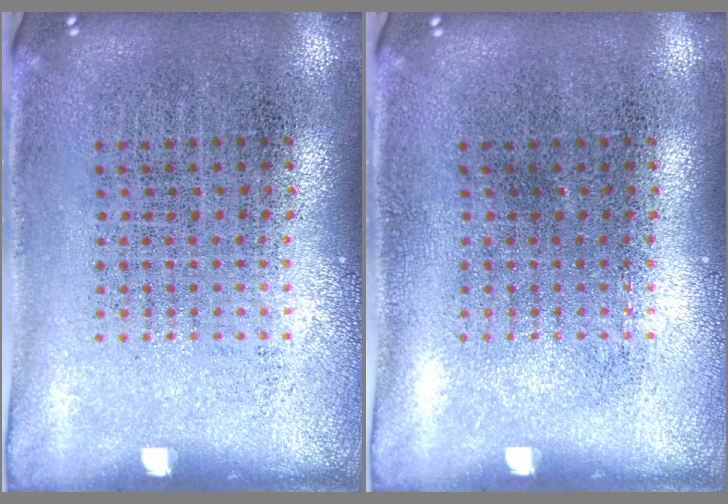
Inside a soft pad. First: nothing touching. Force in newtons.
{"total": 0.0}